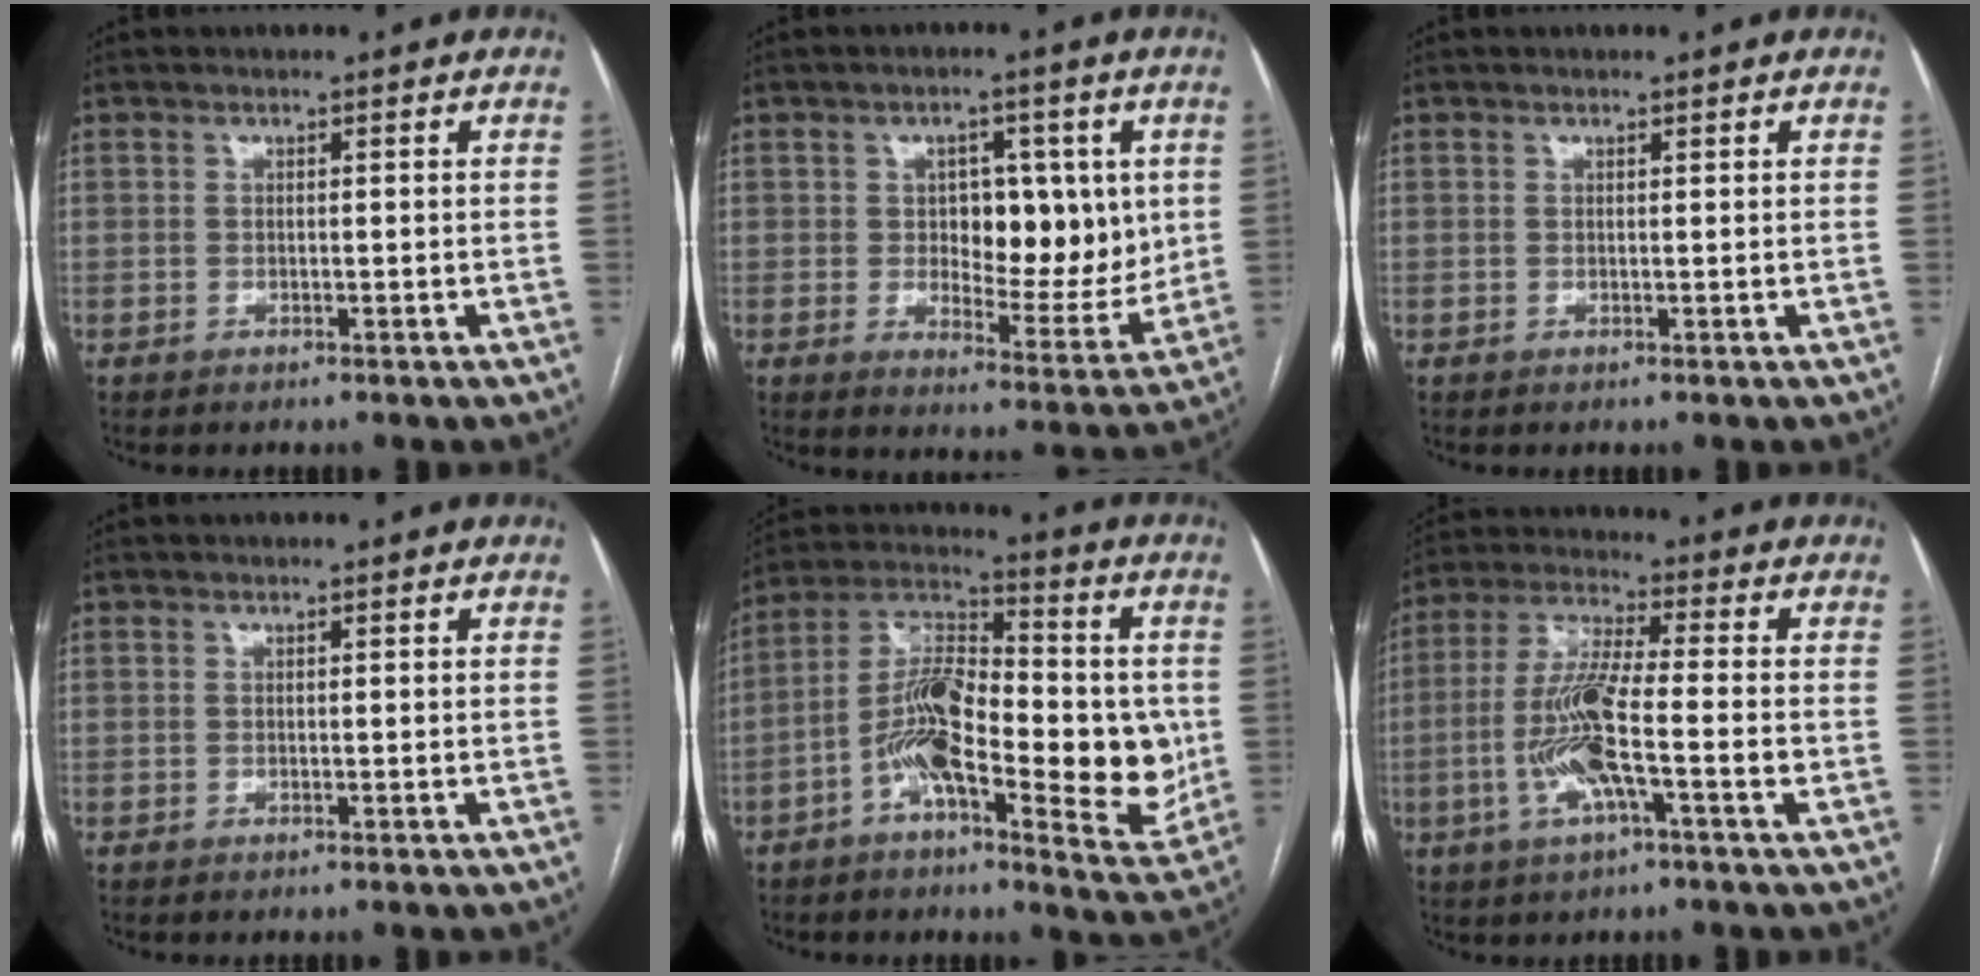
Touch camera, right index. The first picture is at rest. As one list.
[{"total": 11.3, "force": [1.7, 5.8, 9.6], "torque": [-0.120, 0.006, 0.037]}, {"total": 0.0}, {"total": 0.0}, {"total": 18.8, "force": [-2.9, 6.6, 17.4], "torque": [-0.283, 0.014, -0.050]}, {"total": 10.9, "force": [-2.6, 1.2, 10.5], "torque": [-0.216, 0.001, -0.055]}]